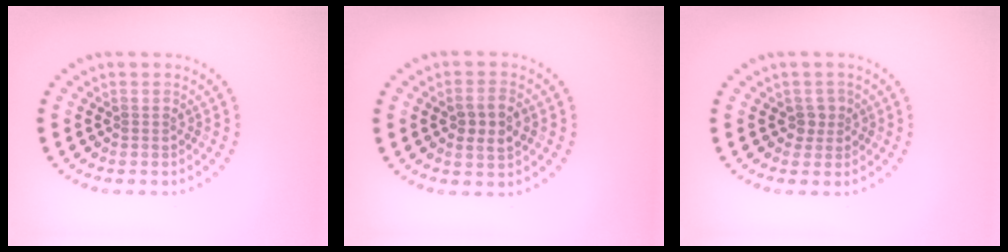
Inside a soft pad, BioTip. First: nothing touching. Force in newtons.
{"total": 2.6, "press": 2.6, "slide": 0.2}
{"total": 1.4, "press": 1.1, "slide": 0.8}